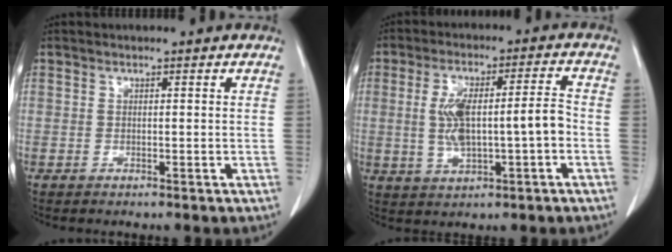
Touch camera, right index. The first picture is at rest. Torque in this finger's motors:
{"motor_torque": [0.42, -0.03, 0.25, 0.14]}